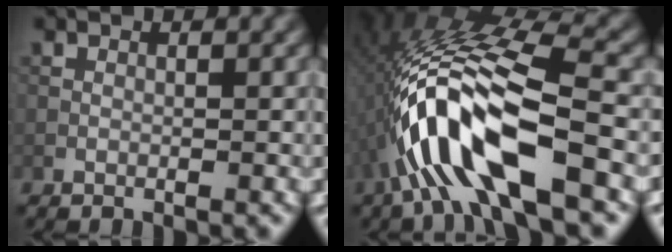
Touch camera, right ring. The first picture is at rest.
{"total": 12.0, "force": [-3.8, 3.4, 10.8], "torque": [-0.224, 0.019, -0.067]}